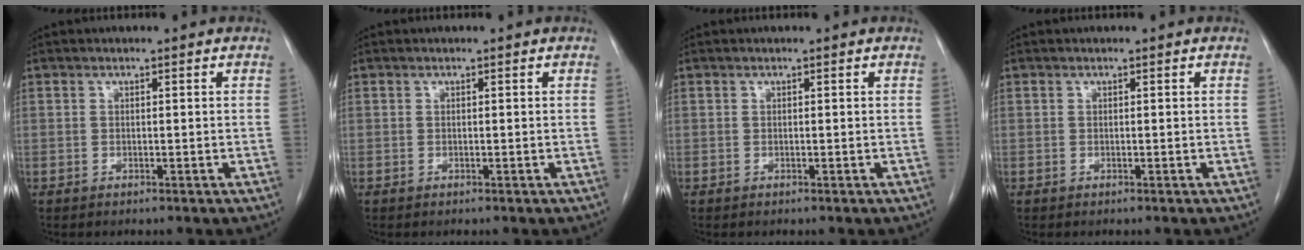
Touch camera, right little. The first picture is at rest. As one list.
[{"total": 0.0}, {"total": 0.0}, {"total": 0.0}]